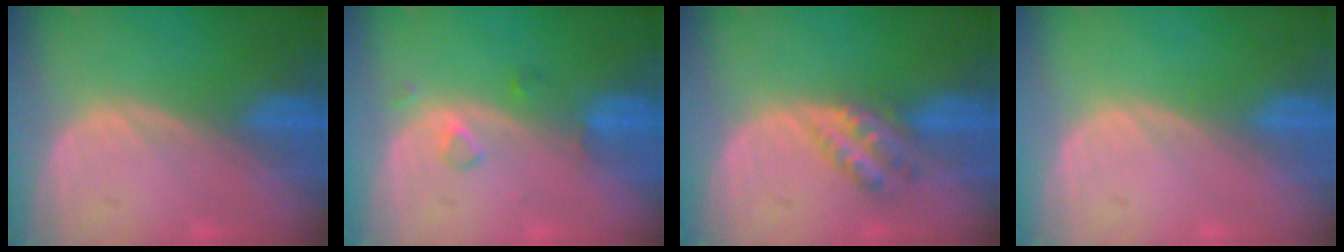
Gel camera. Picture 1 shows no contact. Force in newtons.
{"total": 1.8, "press": 1.8, "slide": 0.1}
{"total": 4.5, "press": 4.0, "slide": 2.0}
{"total": 0.0}